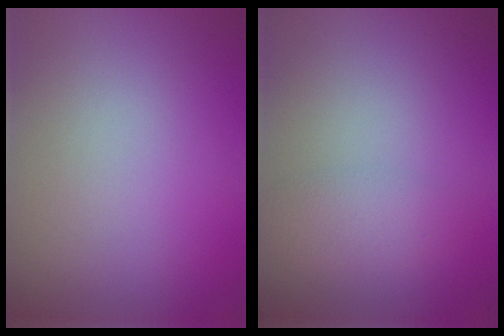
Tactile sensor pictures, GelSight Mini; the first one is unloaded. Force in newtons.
{"total": 1.9, "press": 1.9, "slide": 0.1}